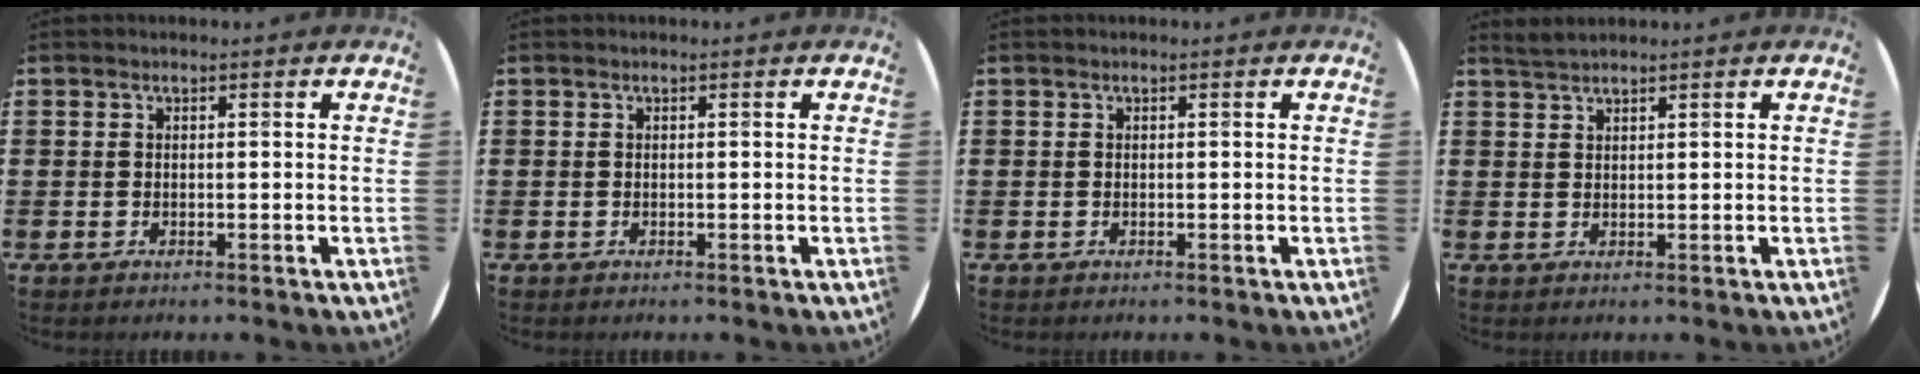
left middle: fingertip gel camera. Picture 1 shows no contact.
{"total": 0.0}
{"total": 0.0}
{"total": 1.5, "force": [1.4, -0.1, 0.2], "torque": [-0.005, 0.001, 0.028]}